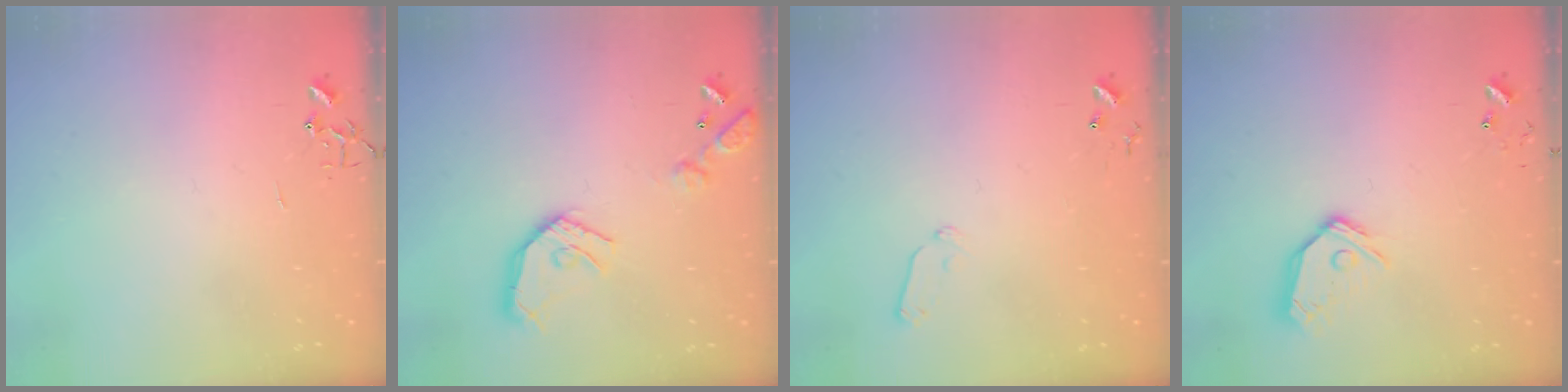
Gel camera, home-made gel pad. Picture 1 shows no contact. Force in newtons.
{"total": 14.7, "press": 14.6, "slide": 1.6}
{"total": 6.0, "press": 5.9, "slide": 1.0}
{"total": 11.6, "press": 11.6, "slide": 1.4}